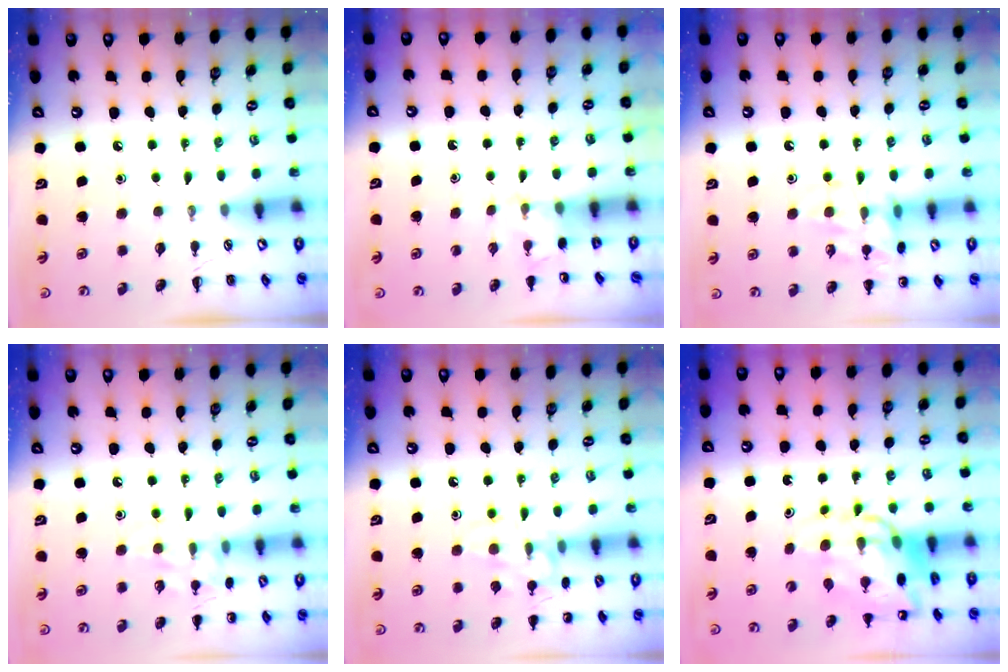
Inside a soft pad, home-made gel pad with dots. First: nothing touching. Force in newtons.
{"total": 2.6, "press": 2.4, "slide": 1.0}
{"total": 14.3, "press": 14.2, "slide": 1.8}
{"total": 8.9, "press": 8.8, "slide": 1.2}
{"total": 11.9, "press": 11.8, "slide": 0.8}
{"total": 12.1, "press": 11.7, "slide": 3.3}